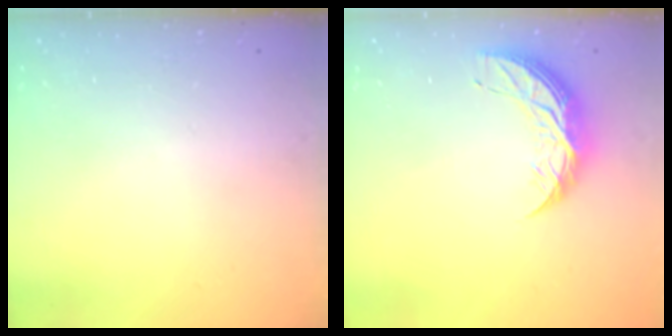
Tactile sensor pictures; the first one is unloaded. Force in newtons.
{"total": 8.4, "press": 8.4, "slide": 0.4}